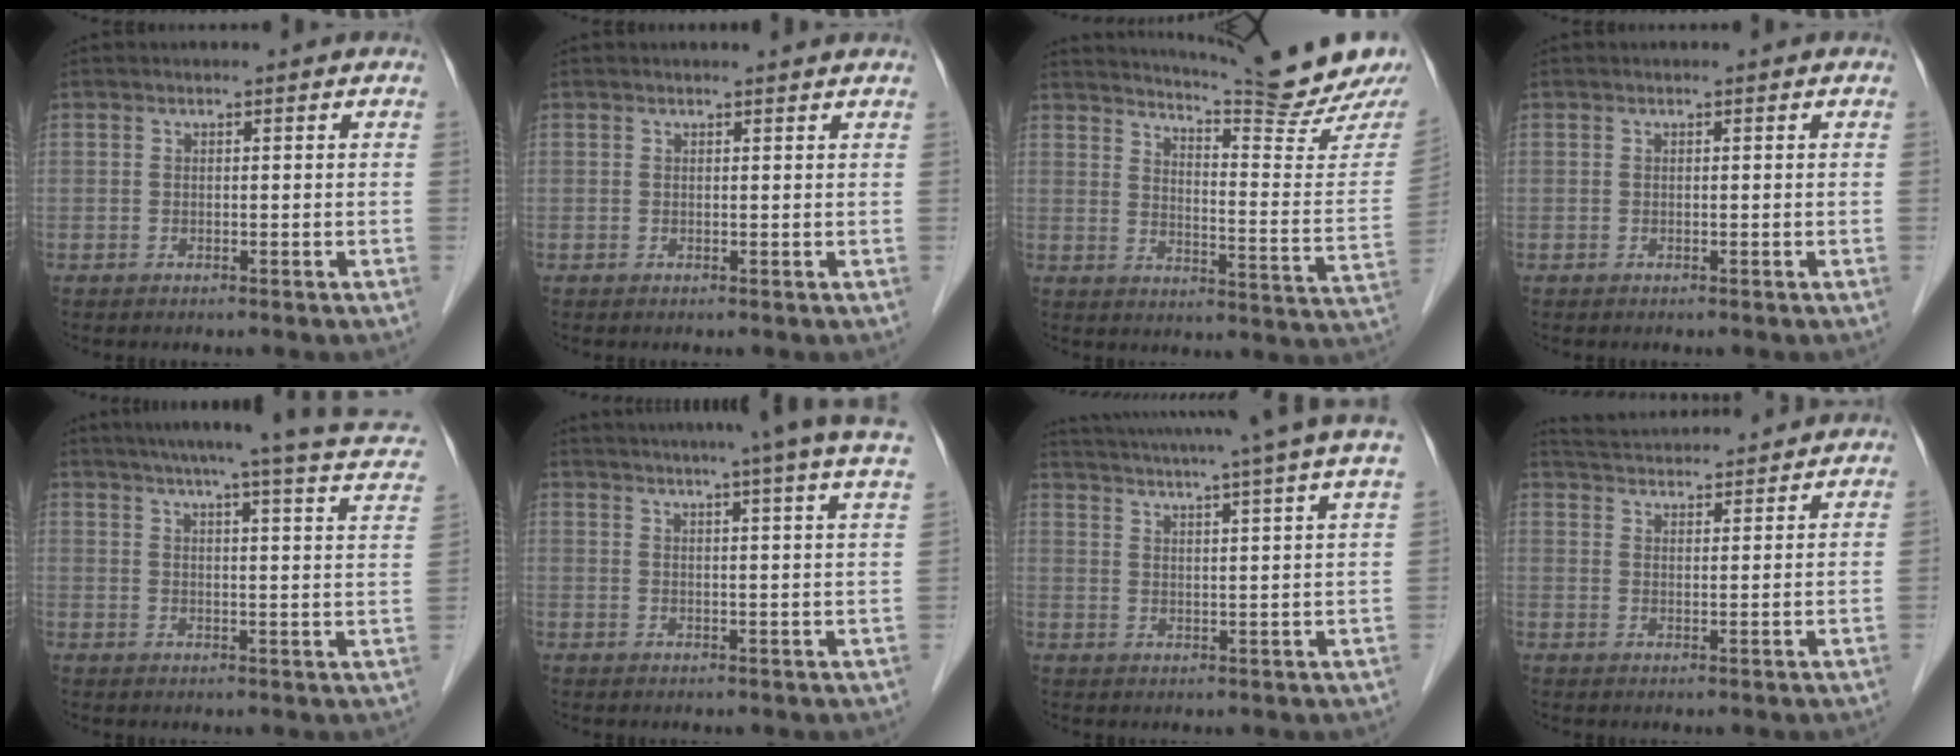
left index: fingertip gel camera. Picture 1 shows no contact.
{"total": 1.6, "force": [1.5, -0.1, 0.2], "torque": [-0.011, 0.001, 0.015]}
{"total": 18.3, "force": [17.1, -1.5, 6.5], "torque": [-0.107, -0.105, 0.214]}
{"total": 0.0}
{"total": 20.5, "force": [16.8, 1.5, 11.7], "torque": [-0.162, 0.000, 0.191]}
{"total": 23.0, "force": [19.9, -1.1, 11.4], "torque": [-0.181, -0.021, 0.242]}
{"total": 23.5, "force": [20.7, -1.6, 10.9], "torque": [-0.187, -0.021, 0.268]}
{"total": 14.4, "force": [13.7, 1.6, 4.1], "torque": [-0.077, 0.037, 0.199]}